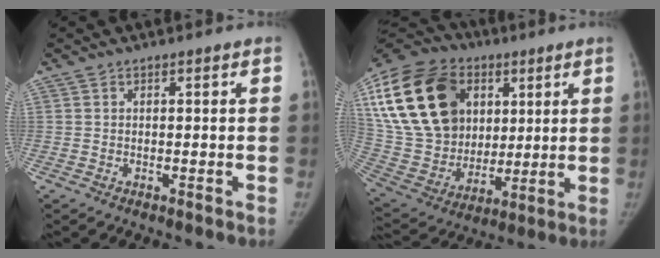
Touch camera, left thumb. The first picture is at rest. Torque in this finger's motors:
{"motor_torque": [0.66, 0.66, 2.27, -0.51, 0.18]}